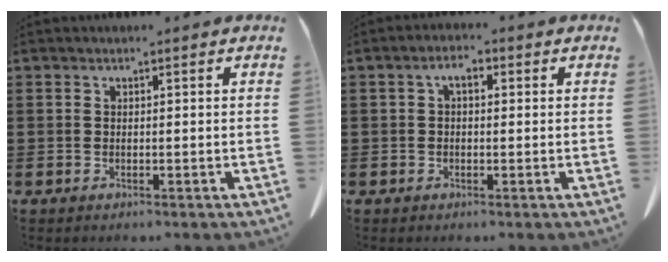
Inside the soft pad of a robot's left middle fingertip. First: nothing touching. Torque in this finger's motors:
{"motor_torque": [0.27, -0.27, 0.28, 0.07]}